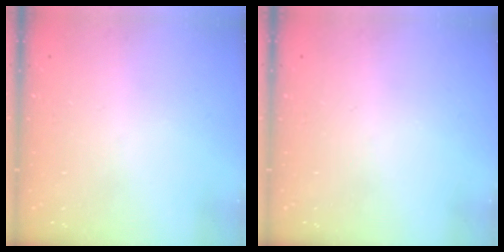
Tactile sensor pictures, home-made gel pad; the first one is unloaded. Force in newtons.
{"total": 0.0}